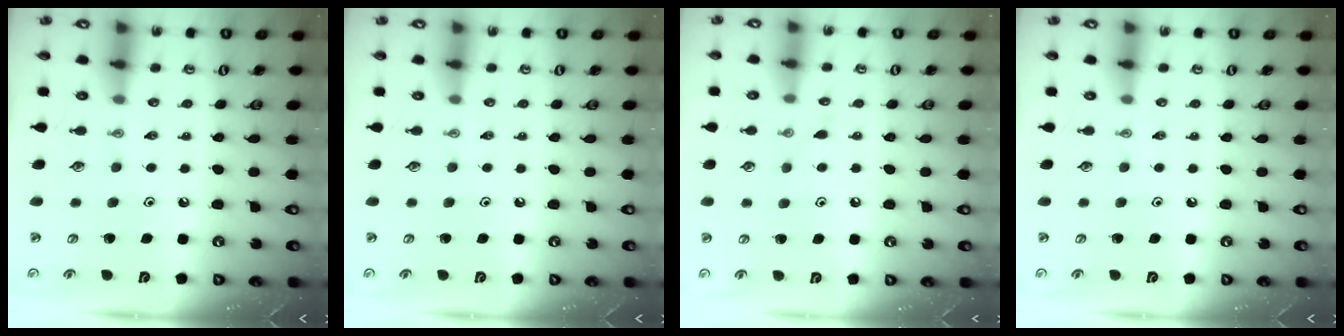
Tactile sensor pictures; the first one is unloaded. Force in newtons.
{"total": 0.0}
{"total": 5.8, "press": 5.8, "slide": 0.5}
{"total": 0.0}